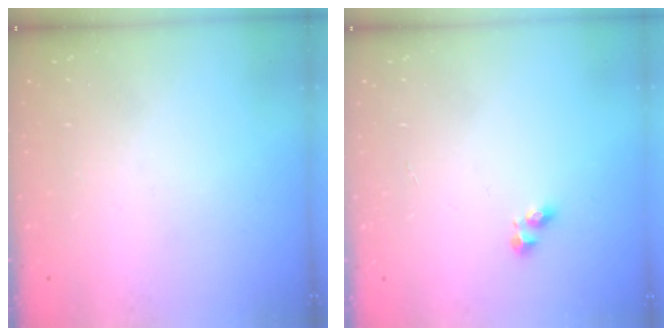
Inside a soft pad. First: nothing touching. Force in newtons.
{"total": 2.5, "press": 2.5, "slide": 0.2}